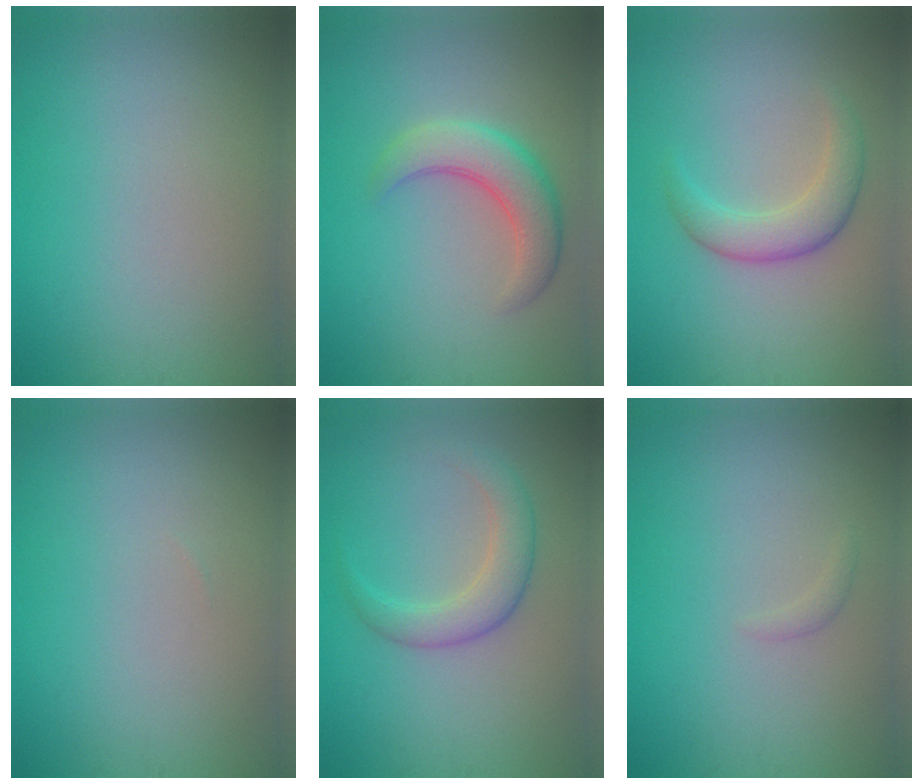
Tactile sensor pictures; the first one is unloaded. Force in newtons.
{"total": 4.6, "press": 4.6, "slide": 0.2}
{"total": 3.2, "press": 3.2, "slide": 0.0}
{"total": 0.0}
{"total": 3.2, "press": 3.2, "slide": 0.1}
{"total": 0.6, "press": 0.6, "slide": 0.1}